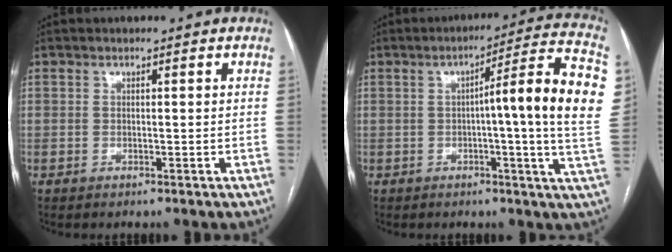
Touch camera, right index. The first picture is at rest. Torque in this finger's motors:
{"motor_torque": [0.60, 0.07, 0.31, 0.09]}